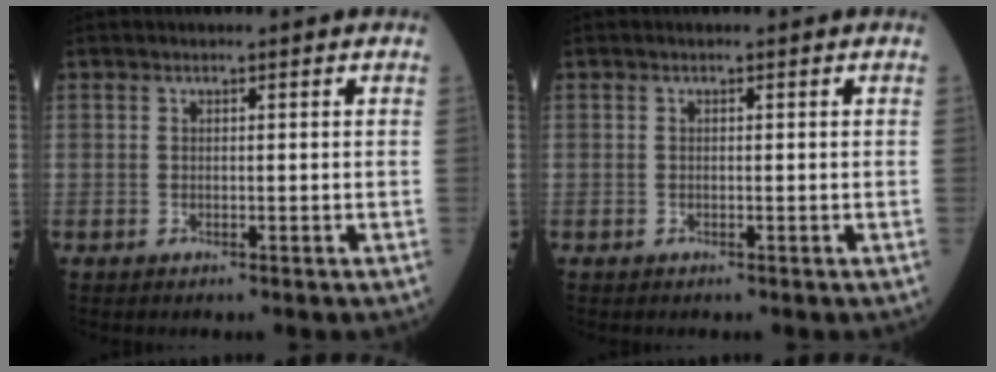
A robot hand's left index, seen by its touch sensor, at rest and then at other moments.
{"total": 0.0}